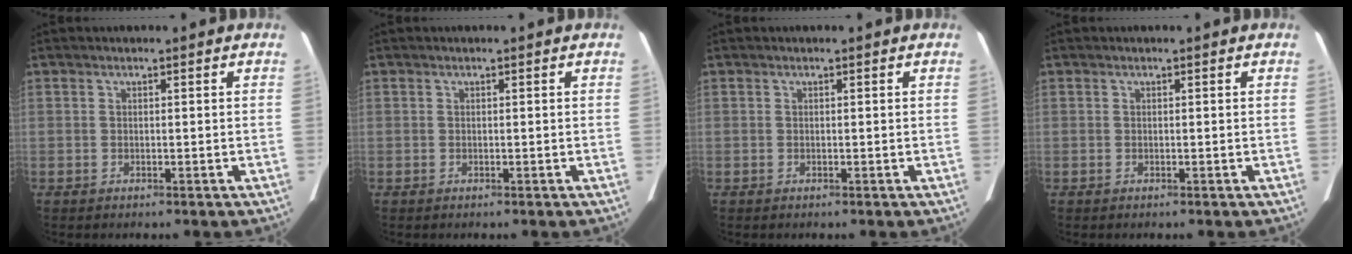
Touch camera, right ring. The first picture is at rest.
{"total": 0.0}
{"total": 0.0}
{"total": 0.0}